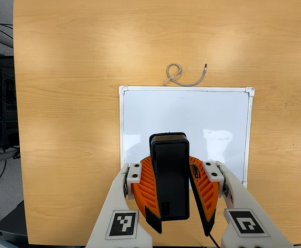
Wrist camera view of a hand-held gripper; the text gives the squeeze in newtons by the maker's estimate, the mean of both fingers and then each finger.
{"total": 10.7, "left": 10.3, "right": 11.0}